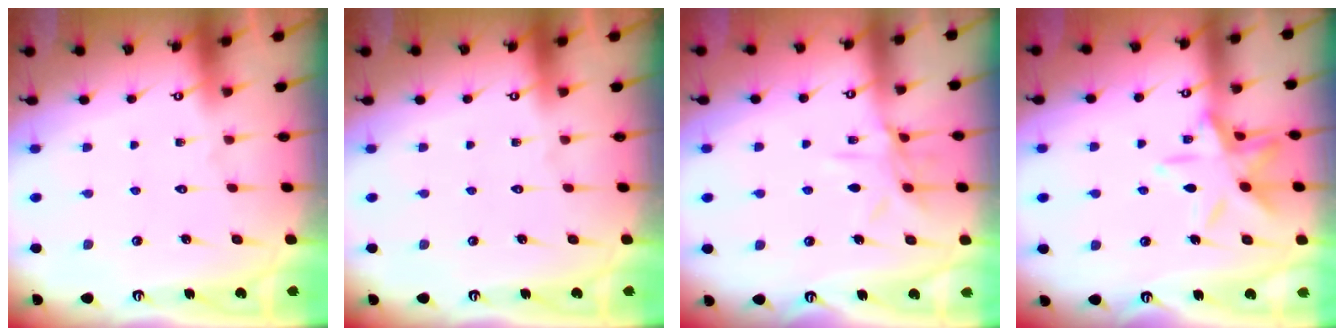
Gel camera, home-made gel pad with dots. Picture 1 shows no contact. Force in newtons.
{"total": 0.0}
{"total": 8.4, "press": 8.3, "slide": 0.6}
{"total": 13.7, "press": 13.7, "slide": 1.0}